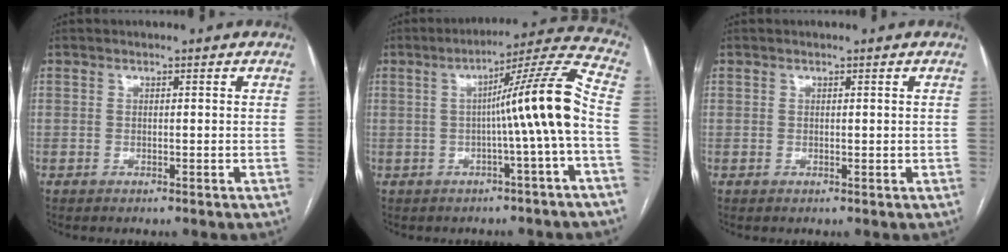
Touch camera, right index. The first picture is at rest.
{"total": 11.5, "force": [-1.5, -2.1, 11.2], "torque": [-0.156, 0.020, -0.022]}
{"total": 0.0}